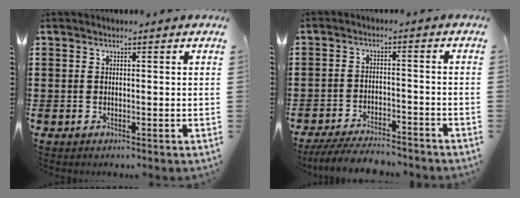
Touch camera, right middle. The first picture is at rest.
{"total": 5.2, "force": [-4.9, 0.6, 1.7], "torque": [-0.032, -0.003, -0.097]}